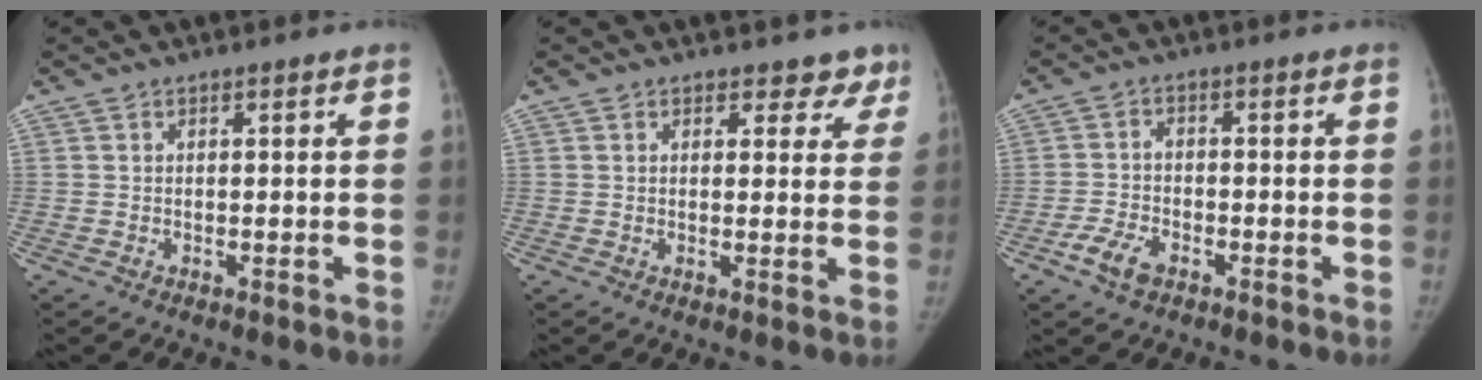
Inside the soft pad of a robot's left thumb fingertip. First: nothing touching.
{"total": 4.6, "force": [3.7, 2.6, 0.5], "torque": [0.035, -0.019, 0.031]}
{"total": 5.3, "force": [-3.0, 3.0, 3.1], "torque": [-0.061, 0.013, -0.057]}